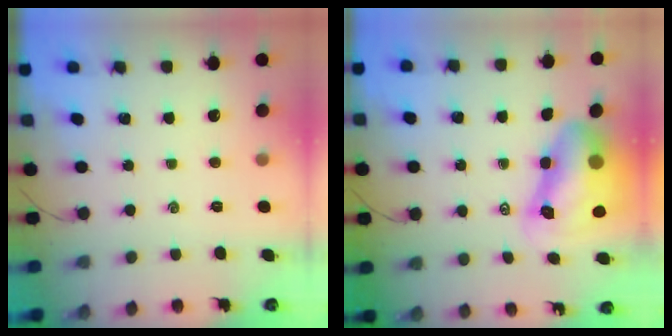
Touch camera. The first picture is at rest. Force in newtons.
{"total": 13.0, "press": 12.5, "slide": 3.6}